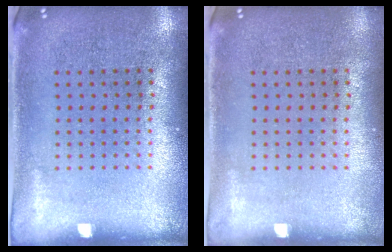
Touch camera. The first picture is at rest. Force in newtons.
{"total": 0.0}